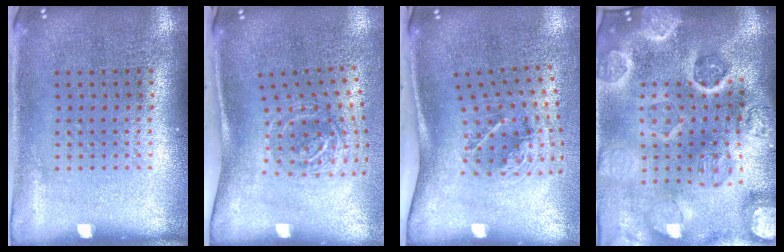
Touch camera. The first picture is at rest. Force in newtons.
{"total": 2.0, "press": 1.3, "slide": 1.6}
{"total": 2.1, "press": 1.3, "slide": 1.7}
{"total": 5.5, "press": 4.7, "slide": 2.8}